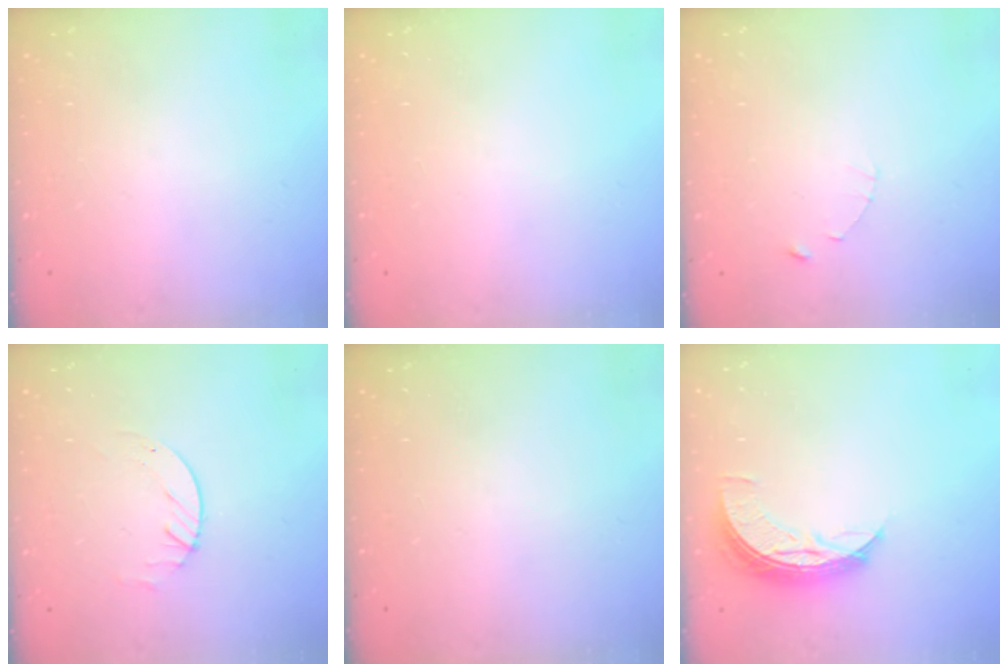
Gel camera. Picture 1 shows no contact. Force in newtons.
{"total": 0.0}
{"total": 1.0, "press": 1.0, "slide": 0.2}
{"total": 1.7, "press": 1.7, "slide": 0.2}
{"total": 0.0}
{"total": 7.9, "press": 7.9, "slide": 0.4}